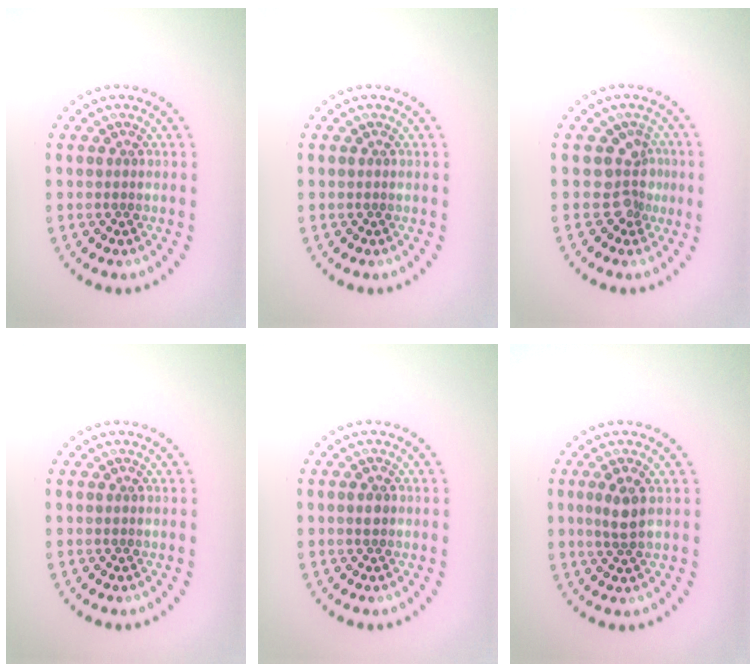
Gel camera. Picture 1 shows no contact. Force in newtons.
{"total": 0.0}
{"total": 2.5, "press": 1.9, "slide": 1.6}
{"total": 0.0}
{"total": 1.0, "press": 1.0, "slide": 0.1}
{"total": 2.0, "press": 1.8, "slide": 0.9}